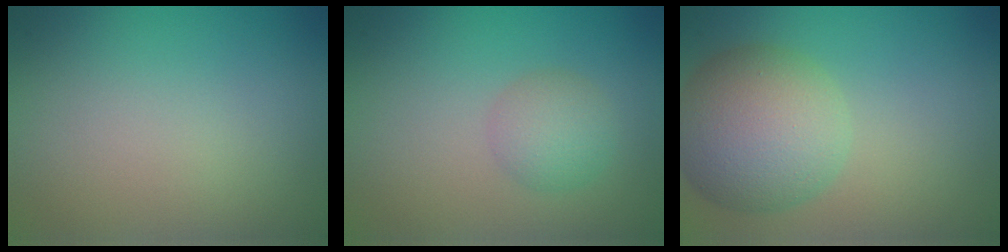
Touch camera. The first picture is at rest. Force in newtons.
{"total": 2.4, "press": 2.4, "slide": 0.1}
{"total": 7.7, "press": 7.7, "slide": 0.3}